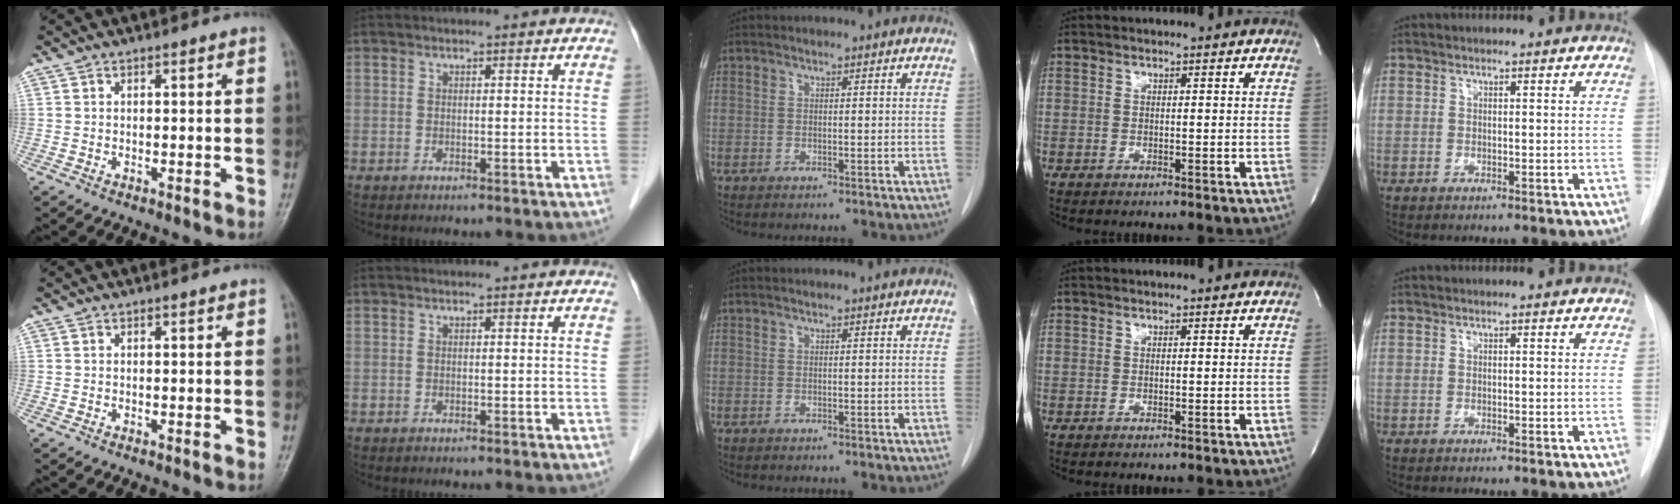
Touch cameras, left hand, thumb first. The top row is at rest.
{}